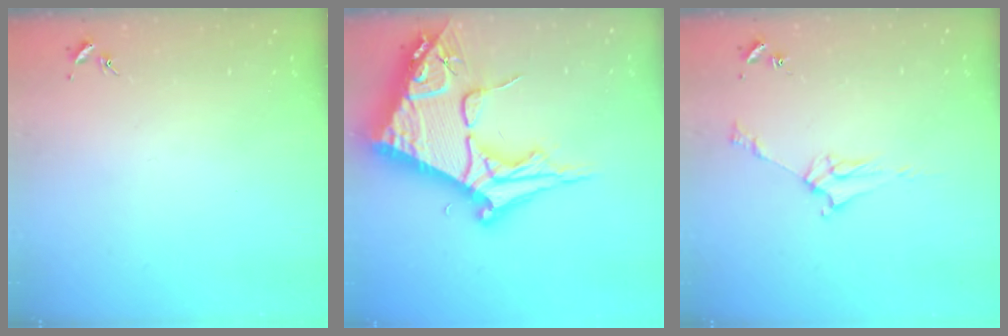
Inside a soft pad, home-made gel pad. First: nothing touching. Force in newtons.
{"total": 15.2, "press": 15.1, "slide": 1.8}
{"total": 4.3, "press": 4.3, "slide": 0.5}